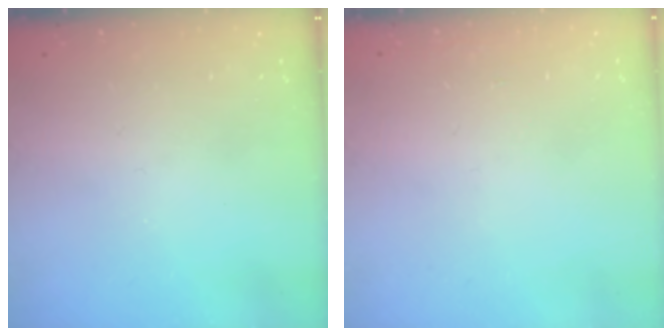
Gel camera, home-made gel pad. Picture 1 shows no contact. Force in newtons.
{"total": 0.9, "press": 0.9, "slide": 0.0}